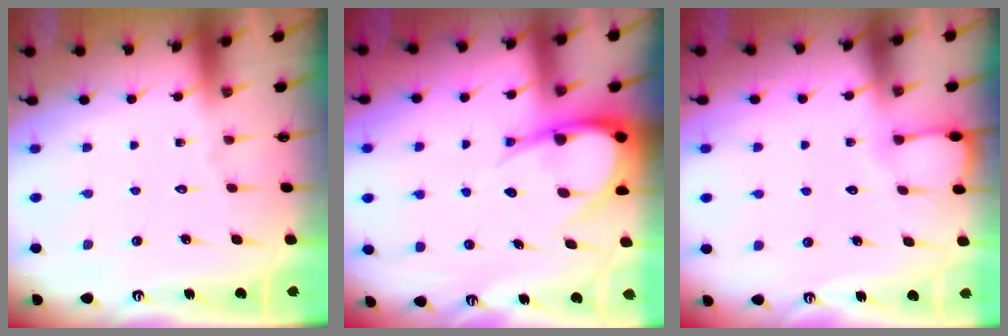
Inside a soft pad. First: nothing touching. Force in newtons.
{"total": 10.0, "press": 9.9, "slide": 0.9}
{"total": 3.1, "press": 3.1, "slide": 0.3}